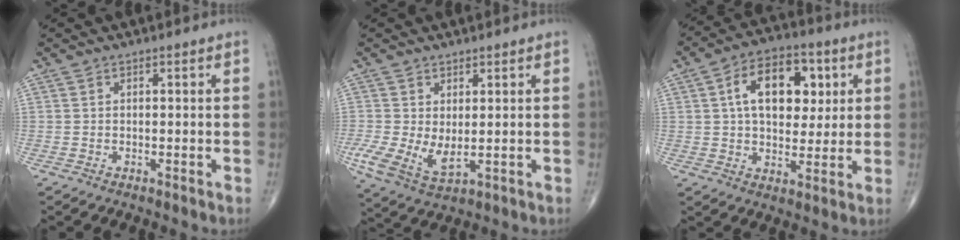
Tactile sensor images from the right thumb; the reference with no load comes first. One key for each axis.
{"total": 7.2, "fx": 0.0, "fy": 3.8, "fz": 6.1, "tx": -0.129, "ty": -0.008, "tz": 0.012}
{"total": 14.4, "fx": 3.7, "fy": 8.8, "fz": 10.8, "tx": -0.128, "ty": 0.003, "tz": 0.055}